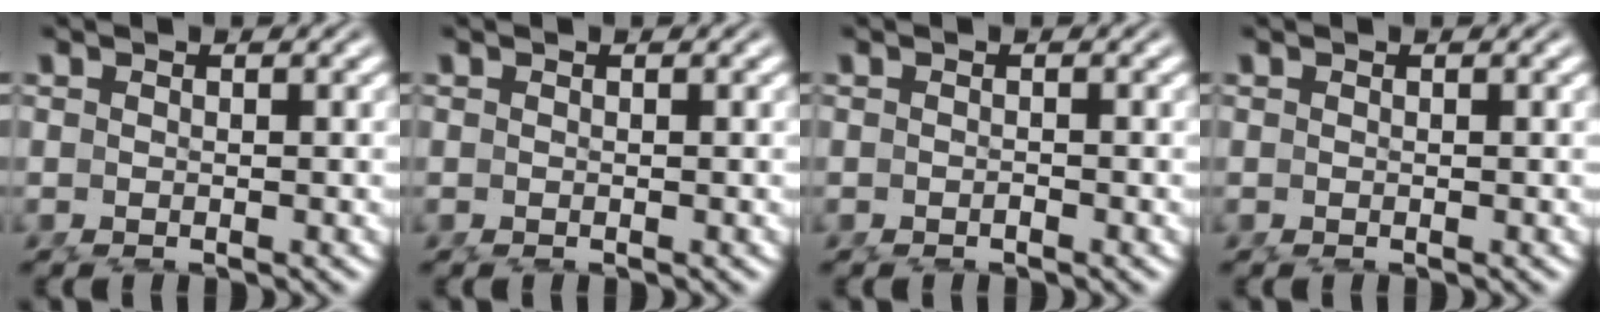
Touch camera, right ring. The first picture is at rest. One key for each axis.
{"total": 0.0}
{"total": 0.6, "fx": -0.5, "fy": -0.3, "fz": 0.0, "tx": -0.002, "ty": -0.004, "tz": -0.006}
{"total": 0.0}